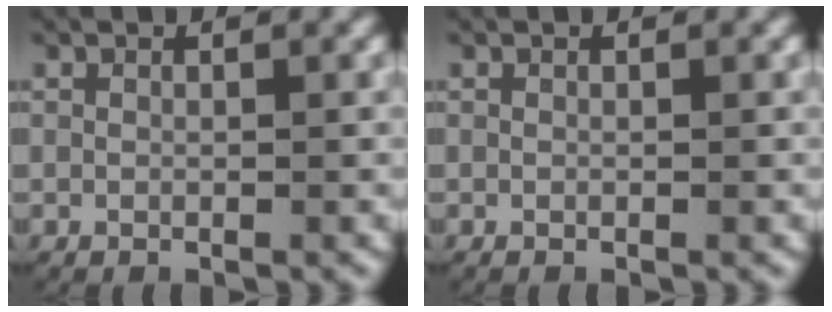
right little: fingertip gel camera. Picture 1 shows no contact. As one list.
[{"total": 0.0}]